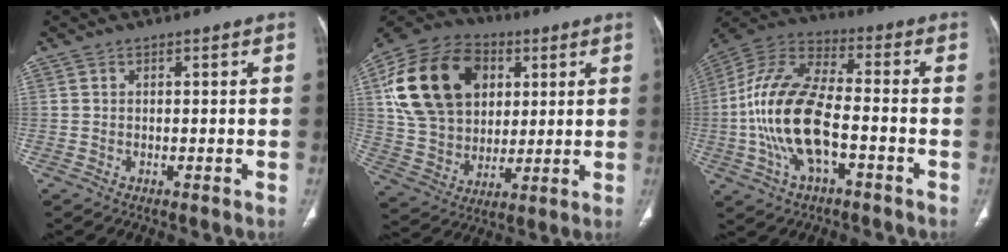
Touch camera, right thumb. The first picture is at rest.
{"total": 23.4, "force": [6.6, 17.4, 14.2], "torque": [-0.251, 0.009, 0.121]}
{"total": 17.7, "force": [-4.0, 8.4, 15.1], "torque": [-0.308, 0.035, -0.076]}